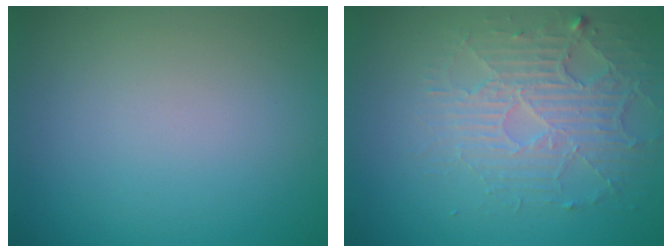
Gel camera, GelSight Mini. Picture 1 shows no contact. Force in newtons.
{"total": 3.8, "press": 3.4, "slide": 1.8}